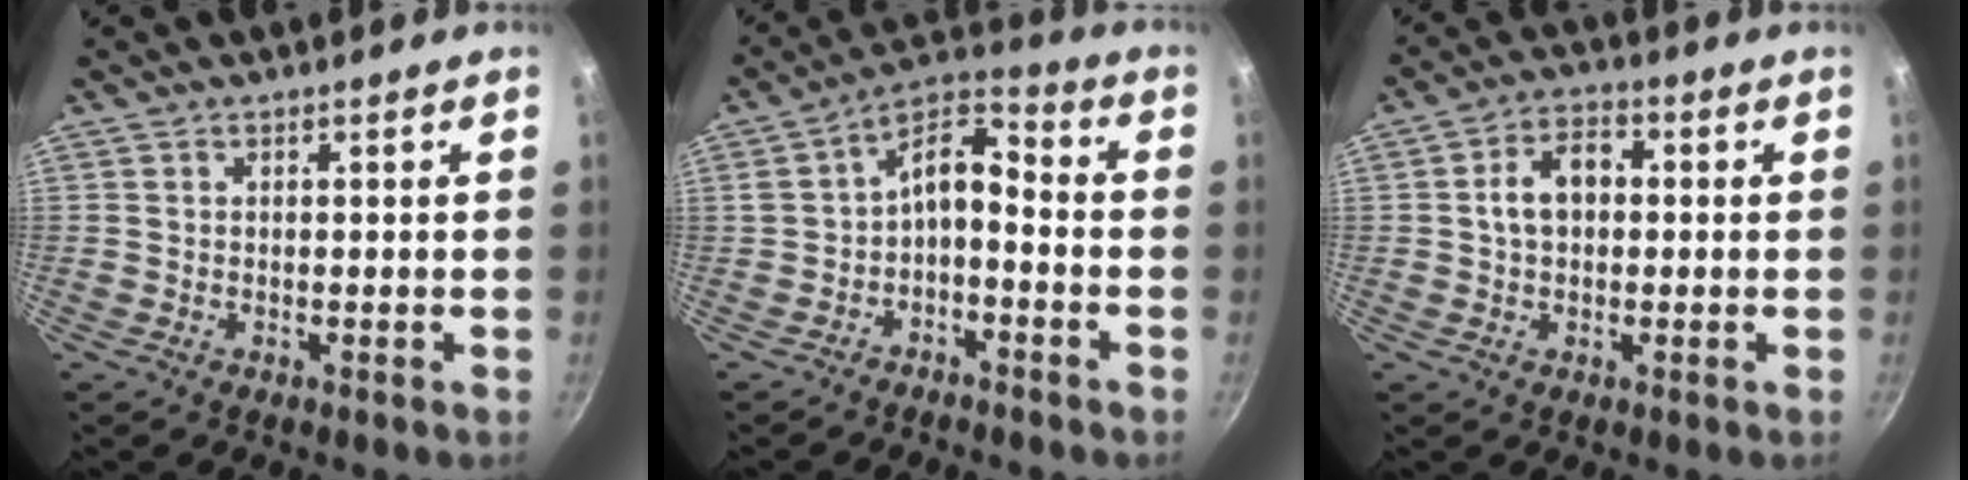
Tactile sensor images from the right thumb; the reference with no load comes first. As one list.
[{"total": 8.5, "force": [-2.6, 4.6, 6.6], "torque": [-0.112, 0.065, -0.048]}, {"total": 7.3, "force": [0.5, 5.1, 5.3], "torque": [-0.069, 0.021, -0.001]}]